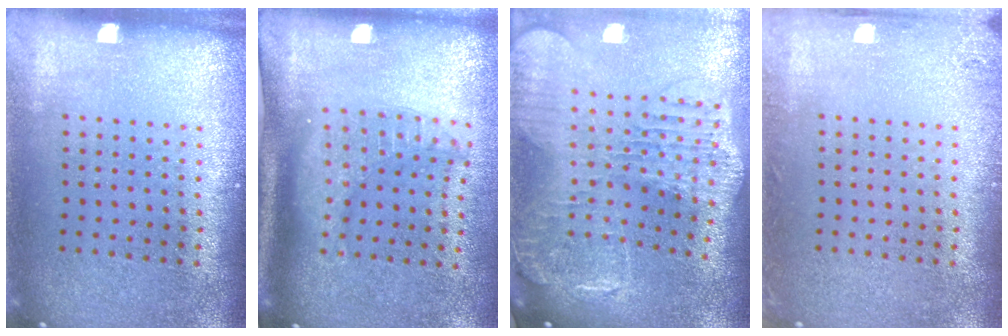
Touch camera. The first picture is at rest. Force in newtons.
{"total": 2.0, "press": 1.5, "slide": 1.3}
{"total": 2.7, "press": 2.3, "slide": 1.4}
{"total": 1.2, "press": 1.2, "slide": 0.1}